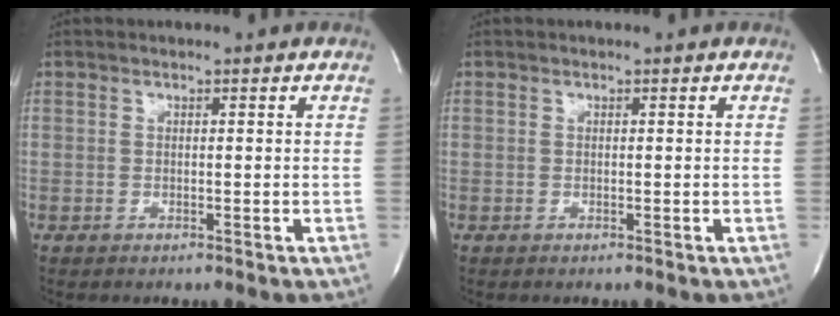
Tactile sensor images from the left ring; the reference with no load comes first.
{"total": 0.0}